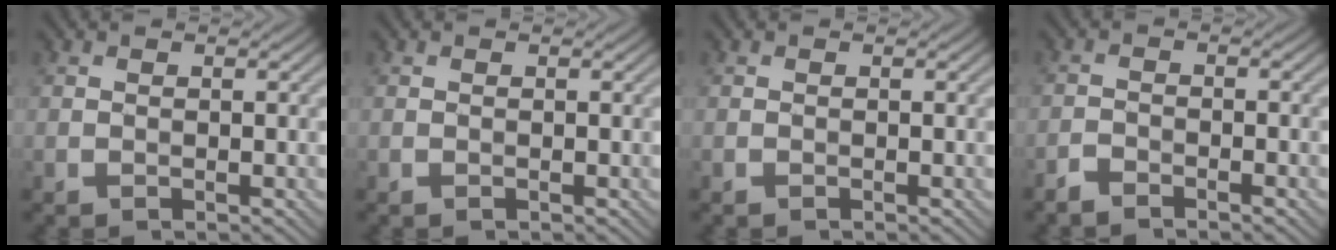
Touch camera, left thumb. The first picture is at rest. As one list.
[{"total": 0.0}, {"total": 0.0}, {"total": 2.2, "force": [-2.0, 0.4, 0.9], "torque": [-0.021, 0.001, -0.043]}]